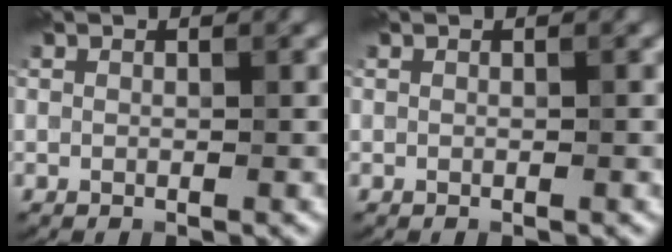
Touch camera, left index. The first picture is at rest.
{"total": 0.0}